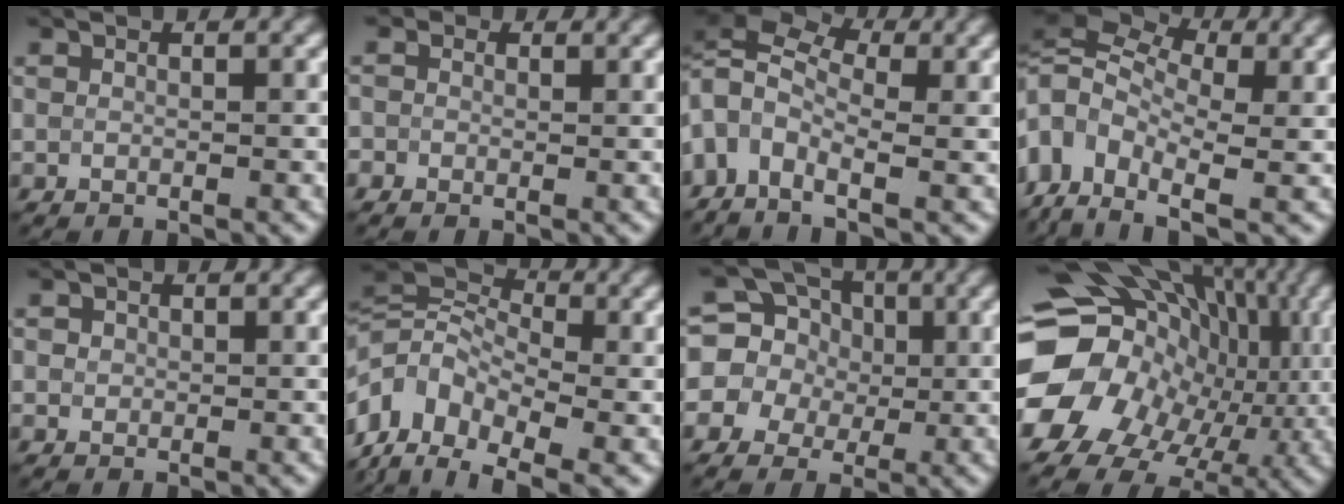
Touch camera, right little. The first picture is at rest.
{"total": 2.2, "force": [0.6, 1.9, 0.8], "torque": [-0.002, 0.004, -0.017]}
{"total": 7.4, "force": [0.3, 4.6, 5.8], "torque": [-0.131, 0.016, 0.002]}
{"total": 9.2, "force": [0.0, 6.2, 6.8], "torque": [-0.153, 0.008, 0.003]}
{"total": 0.9, "force": [0.2, 0.9, 0.2], "torque": [0.002, -0.001, -0.001]}
{"total": 10.3, "force": [-3.1, 7.0, 6.9], "torque": [-0.151, 0.016, -0.080]}
{"total": 10.4, "force": [2.2, 9.3, 4.1], "torque": [-0.106, 0.043, 0.011]}
{"total": 18.5, "force": [-2.0, 15.1, 10.5], "torque": [-0.203, -0.007, -0.037]}